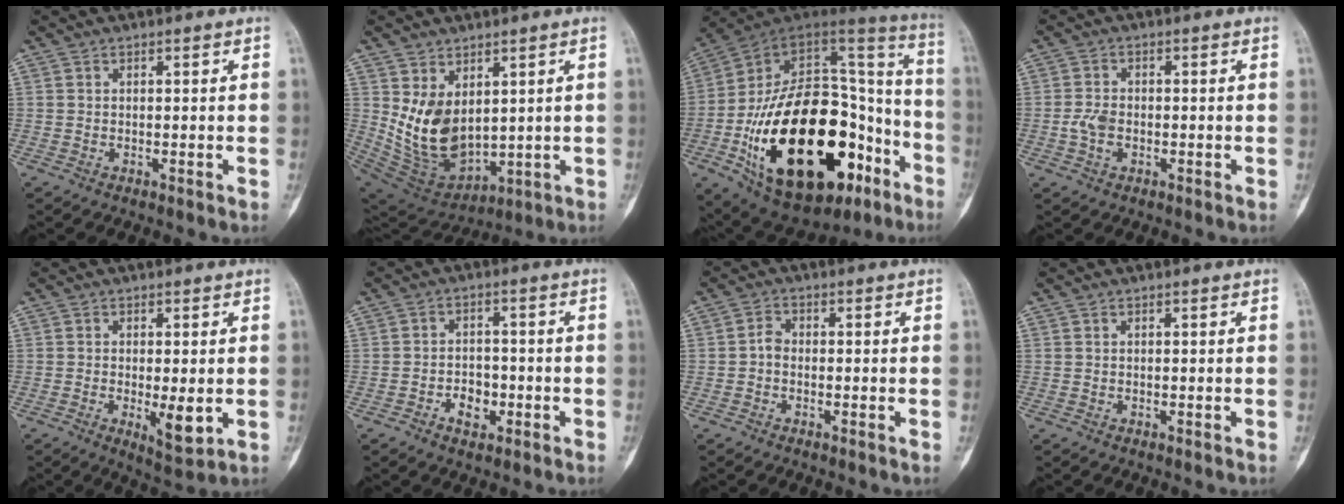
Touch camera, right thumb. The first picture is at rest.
{"total": 12.6, "force": [2.8, 8.2, 9.2], "torque": [-0.142, -0.029, 0.084]}
{"total": 41.4, "force": [-14.7, 21.5, 32.2], "torque": [-0.511, 0.045, -0.223]}
{"total": 3.7, "force": [-0.8, 2.5, 2.6], "torque": [-0.052, 0.007, -0.017]}
{"total": 5.7, "force": [-1.0, 2.0, 5.3], "torque": [-0.080, -0.016, -0.010]}
{"total": 4.8, "force": [-2.1, 3.4, 2.7], "torque": [-0.023, 0.020, -0.034]}
{"total": 2.1, "force": [-0.5, 1.5, 1.3], "torque": [-0.018, 0.009, -0.018]}
{"total": 0.0}